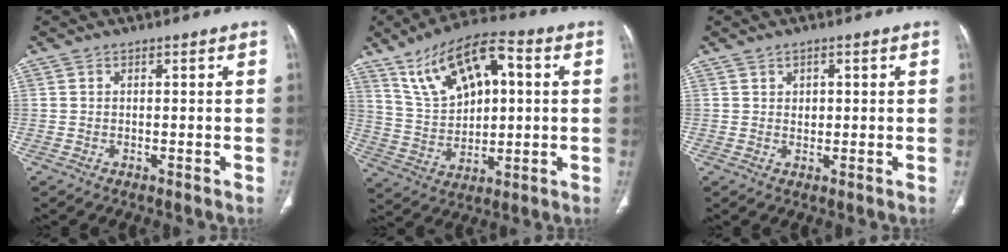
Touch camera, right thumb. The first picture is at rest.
{"total": 16.4, "force": [6.0, 8.4, 12.9], "torque": [-0.198, 0.002, 0.111]}
{"total": 1.7, "force": [0.5, 1.4, 0.8], "torque": [-0.005, -0.003, 0.009]}